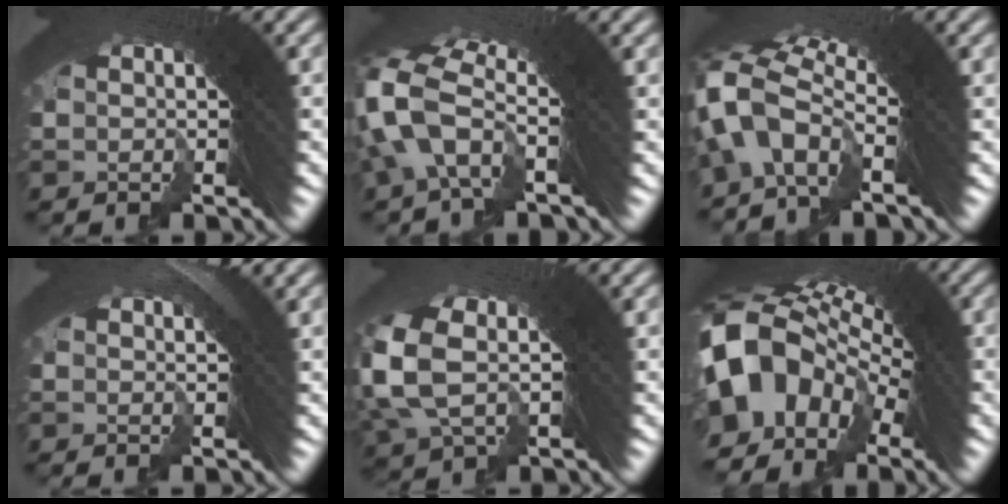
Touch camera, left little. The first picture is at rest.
{"total": 3.6, "force": [0.2, 1.2, 3.4], "torque": [-0.089, -0.012, 0.009]}
{"total": 5.5, "force": [0.2, 3.6, 4.2], "torque": [-0.111, -0.014, 0.001]}
{"total": 2.1, "force": [1.1, -0.4, 1.8], "torque": [-0.022, 0.003, 0.018]}
{"total": 4.4, "force": [0.2, 2.8, 3.4], "torque": [-0.099, -0.012, 0.011]}
{"total": 12.5, "force": [1.0, 8.1, 9.5], "torque": [-0.178, 0.011, 0.006]}